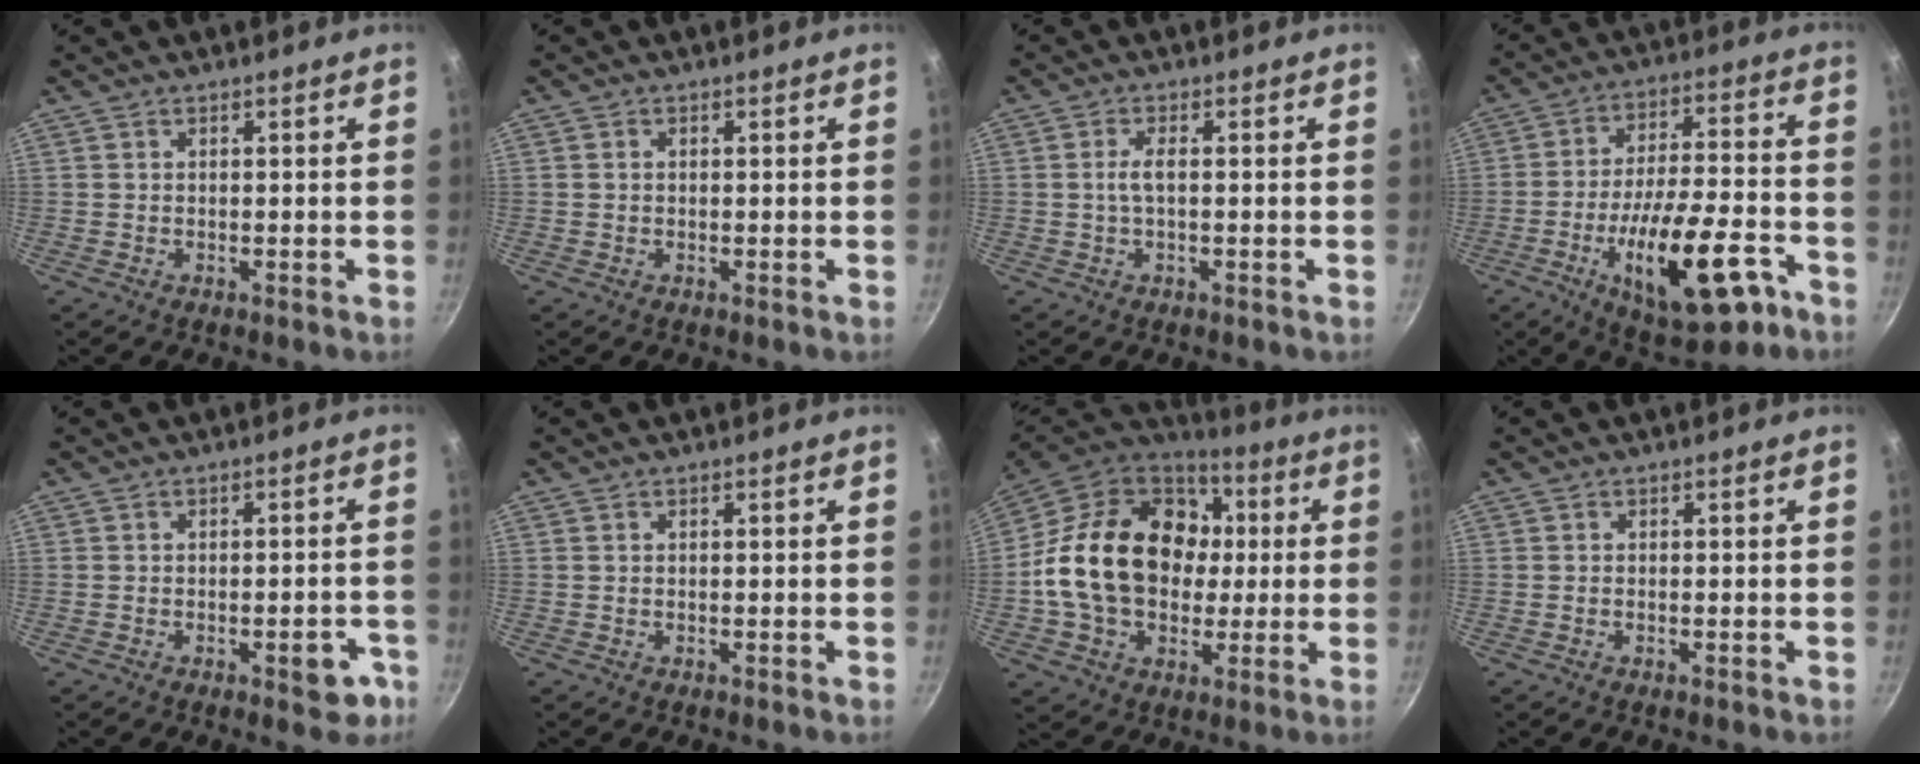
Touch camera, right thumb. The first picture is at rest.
{"total": 0.6, "force": [0.0, 0.5, 0.3], "torque": [-0.004, 0.004, 0.000]}
{"total": 2.6, "force": [-0.1, 0.7, 2.5], "torque": [-0.058, 0.007, -0.003]}
{"total": 21.0, "force": [-9.3, 8.1, 17.1], "torque": [-0.247, 0.045, -0.130]}
{"total": 5.3, "force": [-2.4, 2.4, 4.1], "torque": [-0.026, 0.021, -0.024]}
{"total": 0.0}
{"total": 25.1, "force": [1.4, 18.6, 16.8], "torque": [-0.271, 0.035, 0.024]}
{"total": 0.0}